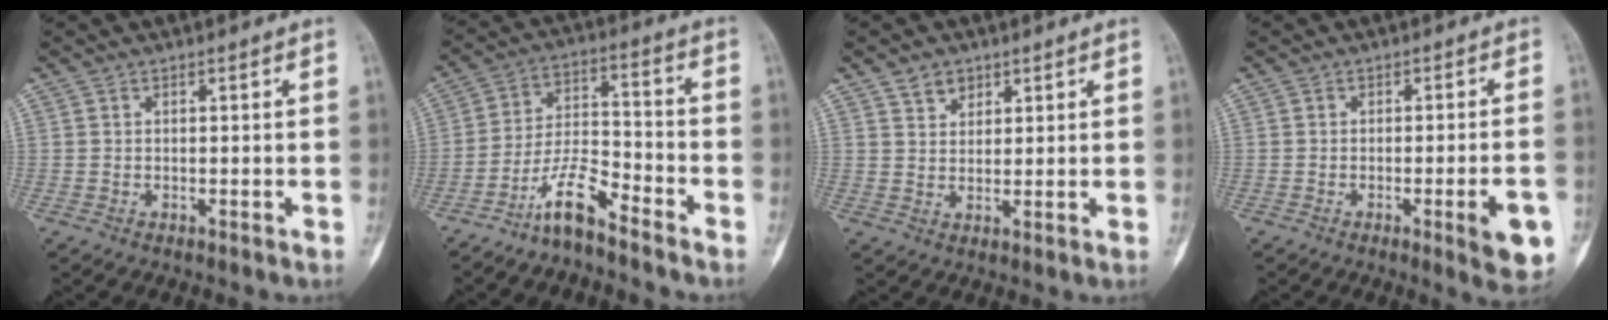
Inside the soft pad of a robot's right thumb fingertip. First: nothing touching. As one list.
[{"total": 8.4, "force": [-6.6, 1.9, 4.9], "torque": [-0.091, 0.067, -0.130]}, {"total": 3.6, "force": [2.4, 2.4, 1.1], "torque": [-0.002, -0.017, 0.044]}, {"total": 8.1, "force": [-3.0, 1.4, 7.4], "torque": [-0.085, 0.003, -0.034]}]